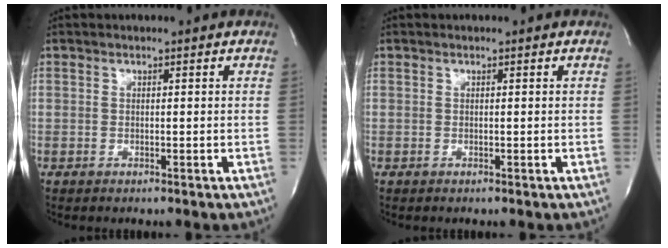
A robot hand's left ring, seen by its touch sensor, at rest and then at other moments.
{"total": 0.0}